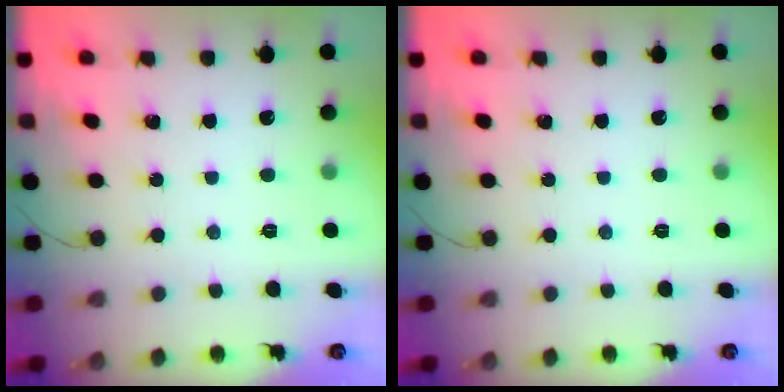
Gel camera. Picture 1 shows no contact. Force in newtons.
{"total": 0.0}